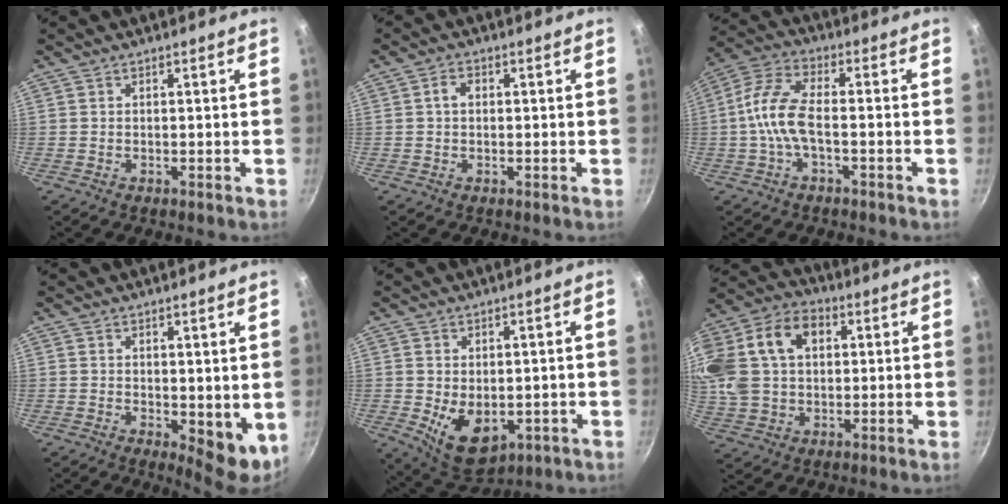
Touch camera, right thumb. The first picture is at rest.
{"total": 2.5, "force": [0.3, 1.8, 1.7], "torque": [-0.024, 0.006, 0.002]}
{"total": 11.9, "force": [-2.4, 5.4, 10.4], "torque": [-0.216, 0.037, -0.064]}
{"total": 6.4, "force": [0.7, 3.0, 5.6], "torque": [-0.061, -0.010, 0.018]}
{"total": 9.0, "force": [-1.2, 6.0, 6.6], "torque": [-0.091, -0.016, 0.004]}
{"total": 25.3, "force": [6.6, 18.1, 16.4], "torque": [-0.369, 0.043, 0.110]}